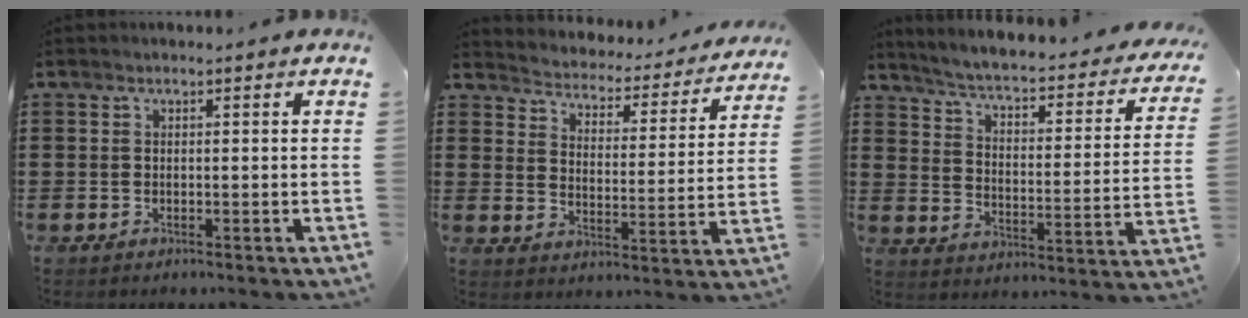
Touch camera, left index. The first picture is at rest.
{"total": 2.7, "force": [2.7, 0.3, -0.1], "torque": [-0.020, -0.032, 0.036]}
{"total": 3.5, "force": [2.9, 0.0, 2.0], "torque": [-0.056, -0.033, 0.038]}